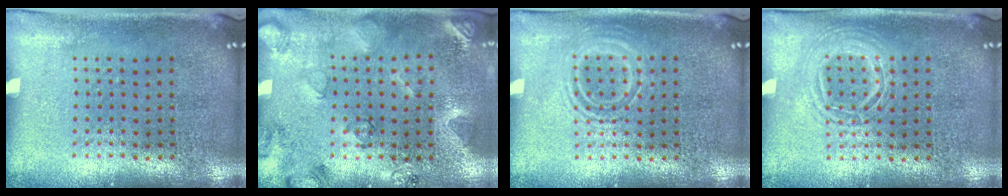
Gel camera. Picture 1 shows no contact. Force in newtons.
{"total": 2.1, "press": 1.9, "slide": 0.8}
{"total": 1.1, "press": 1.1, "slide": 0.3}
{"total": 1.2, "press": 1.2, "slide": 0.1}